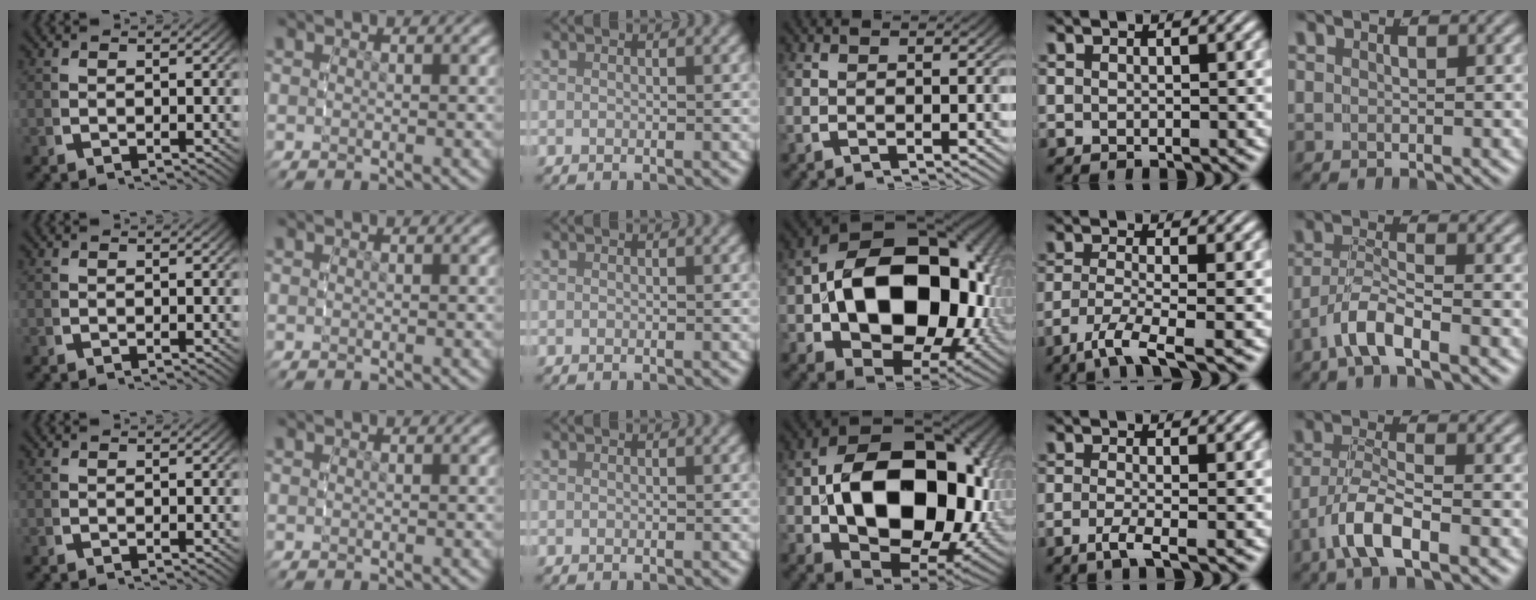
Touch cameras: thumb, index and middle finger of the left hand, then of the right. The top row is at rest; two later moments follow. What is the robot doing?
{"motion": "grasp_and_lifting", "object": "bowl"}